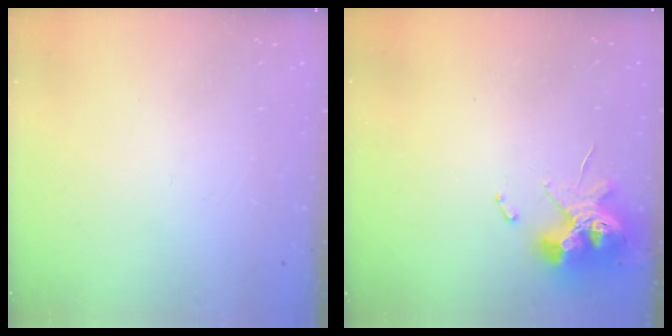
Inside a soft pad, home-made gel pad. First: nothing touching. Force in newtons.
{"total": 13.0, "press": 12.9, "slide": 1.4}